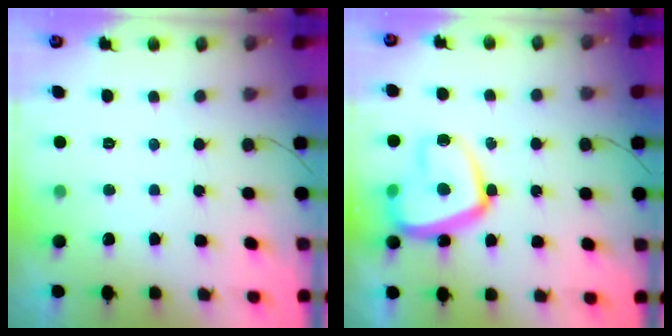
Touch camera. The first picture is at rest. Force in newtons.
{"total": 16.8, "press": 16.8, "slide": 1.4}